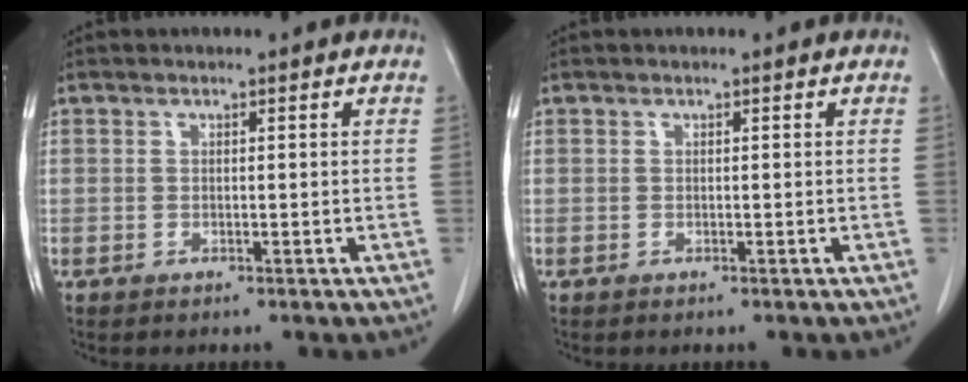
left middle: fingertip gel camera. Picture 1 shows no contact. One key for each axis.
{"total": 0.0}